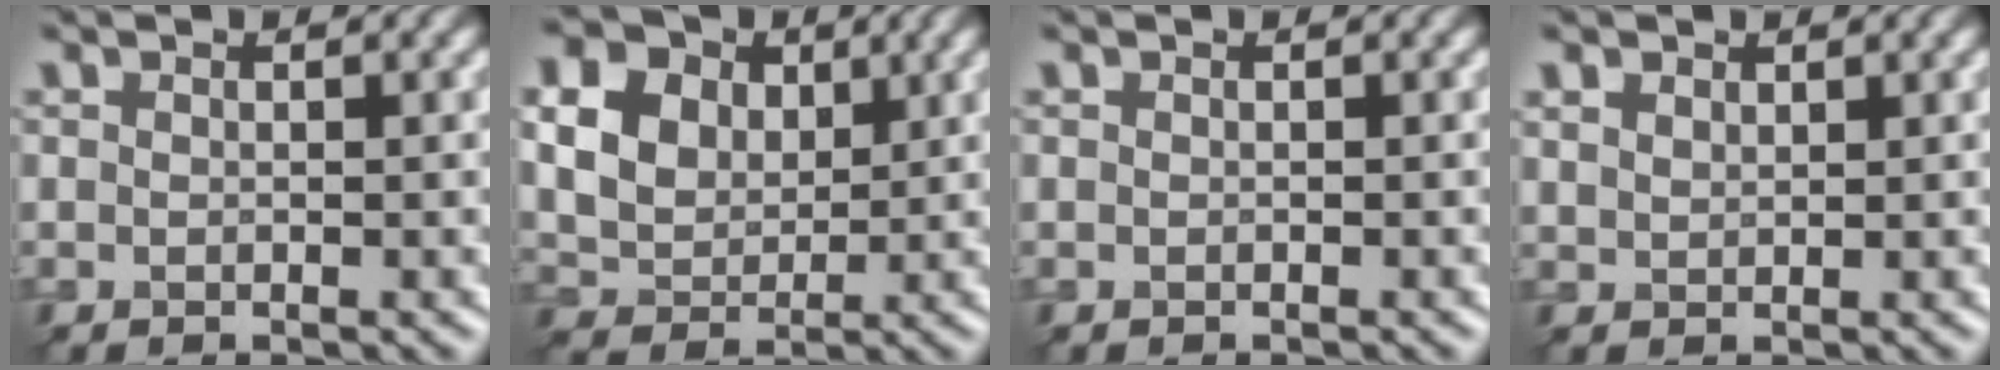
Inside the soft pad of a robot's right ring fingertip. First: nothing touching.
{"total": 13.8, "force": [5.4, 10.7, 6.9], "torque": [-0.184, 0.023, 0.098]}
{"total": 0.0}
{"total": 1.3, "force": [0.9, 0.7, 0.5], "torque": [-0.020, -0.003, 0.018]}